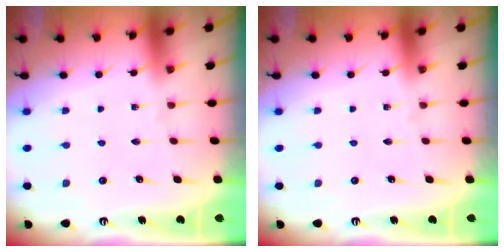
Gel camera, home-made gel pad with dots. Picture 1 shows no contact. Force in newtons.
{"total": 0.0}